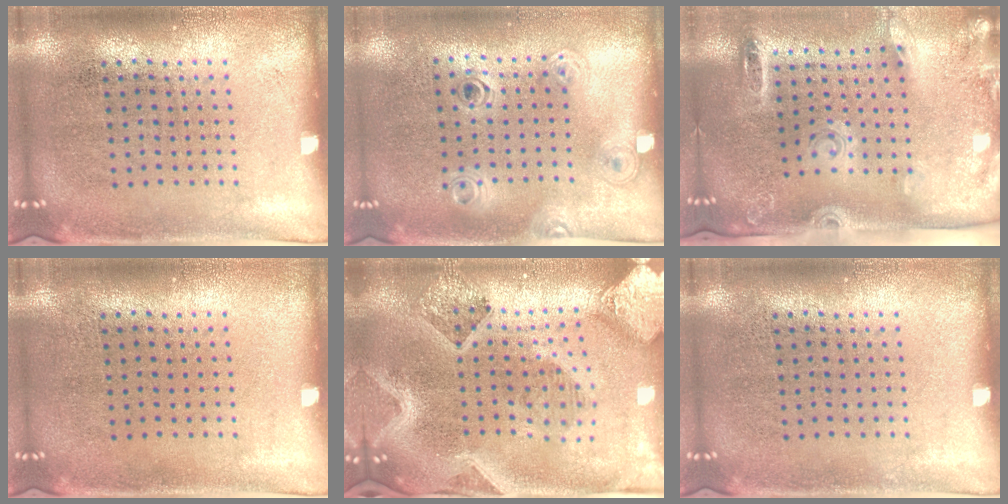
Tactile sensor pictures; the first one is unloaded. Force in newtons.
{"total": 1.2, "press": 1.1, "slide": 0.5}
{"total": 2.7, "press": 1.9, "slide": 2.0}
{"total": 0.0}
{"total": 4.2, "press": 3.2, "slide": 2.6}
{"total": 0.0}